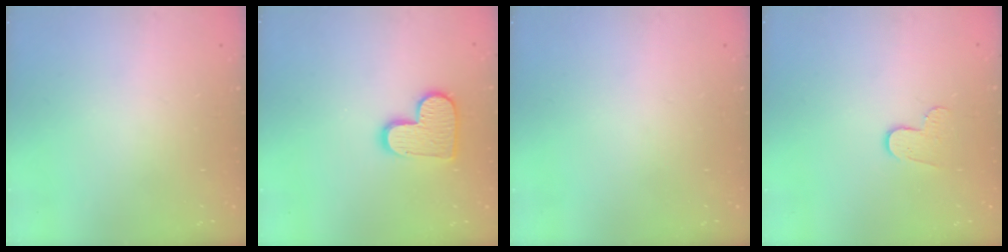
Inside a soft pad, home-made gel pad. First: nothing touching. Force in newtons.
{"total": 11.9, "press": 11.9, "slide": 0.6}
{"total": 0.0}
{"total": 6.2, "press": 6.1, "slide": 0.5}